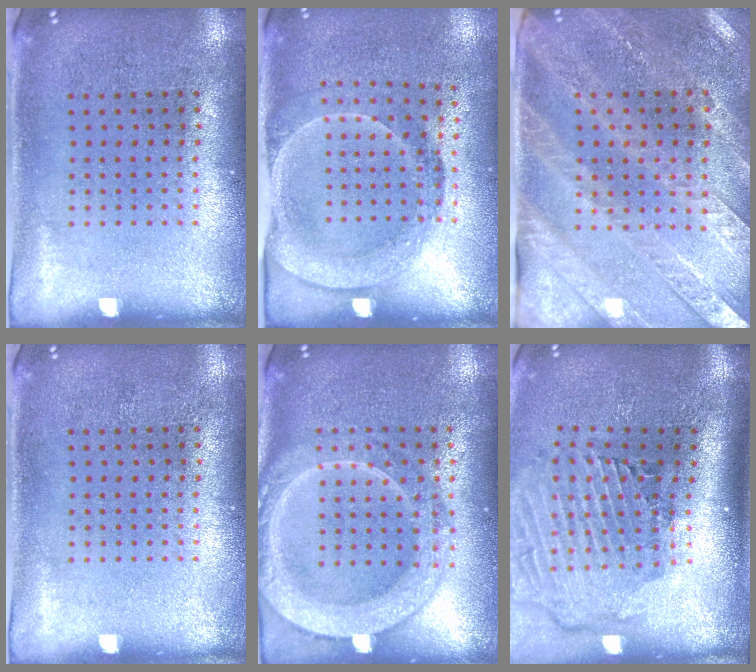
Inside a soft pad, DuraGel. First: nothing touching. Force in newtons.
{"total": 1.7, "press": 1.3, "slide": 1.1}
{"total": 2.9, "press": 2.7, "slide": 1.1}
{"total": 0.0}
{"total": 2.7, "press": 2.7, "slide": 0.3}
{"total": 3.0, "press": 2.1, "slide": 2.1}